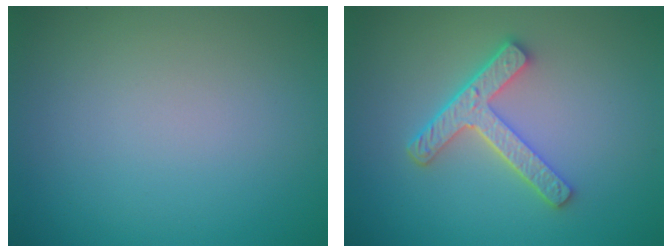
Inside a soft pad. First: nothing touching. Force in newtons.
{"total": 4.4, "press": 3.3, "slide": 2.9}